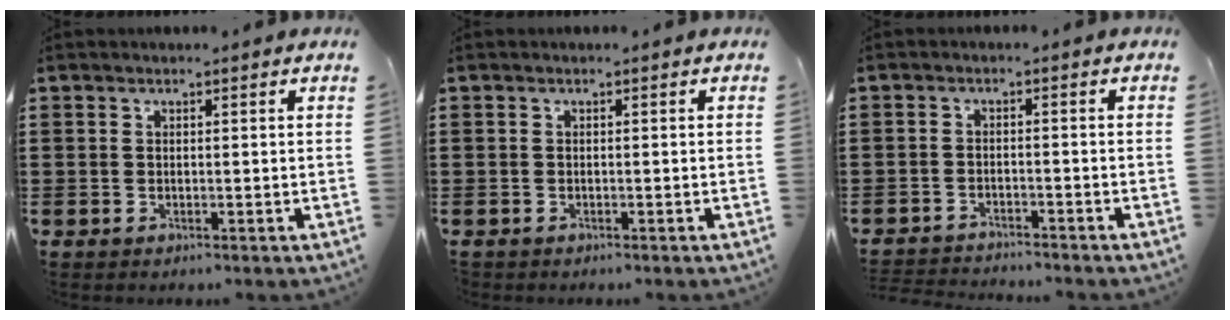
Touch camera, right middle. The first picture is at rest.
{"total": 0.0}
{"total": 2.3, "force": [-2.3, 0.0, 0.0], "torque": [-0.006, -0.002, -0.049]}